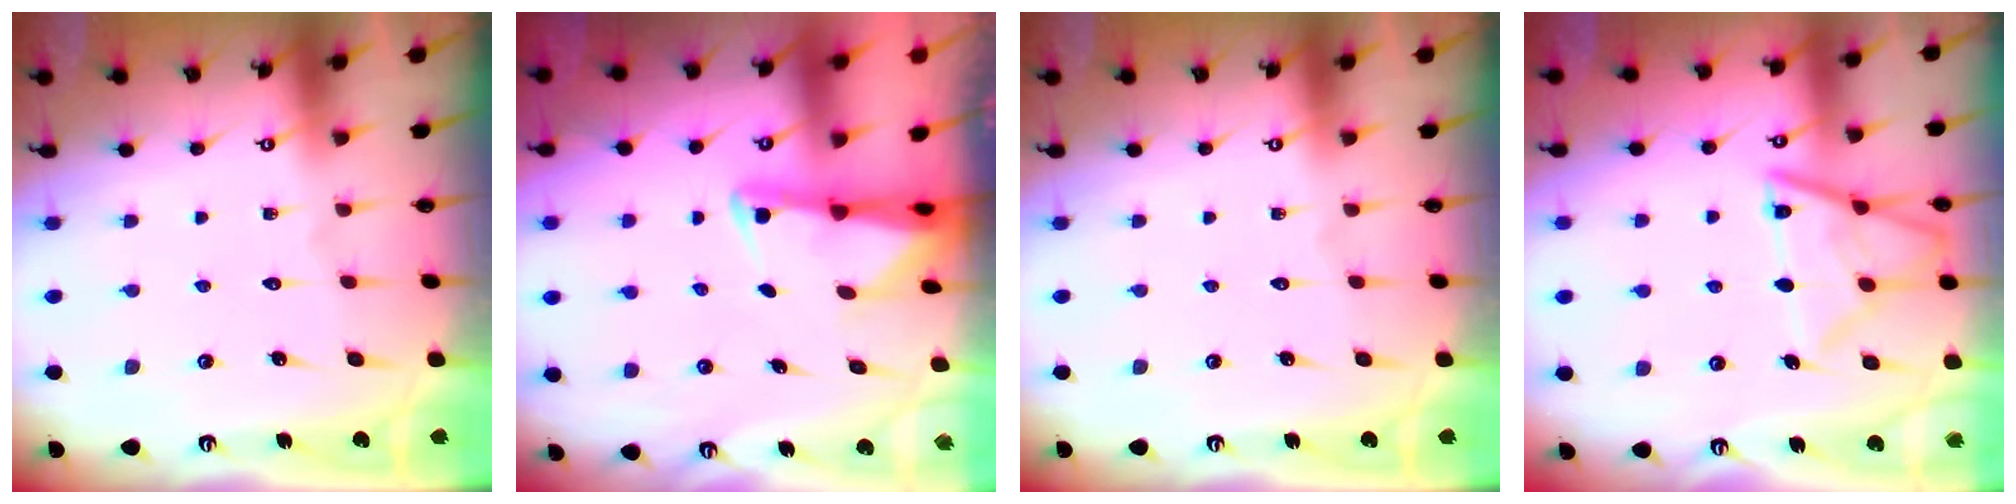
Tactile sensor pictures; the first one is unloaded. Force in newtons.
{"total": 2.4, "press": 2.3, "slide": 0.5}
{"total": 0.0}
{"total": 13.9, "press": 13.8, "slide": 1.5}